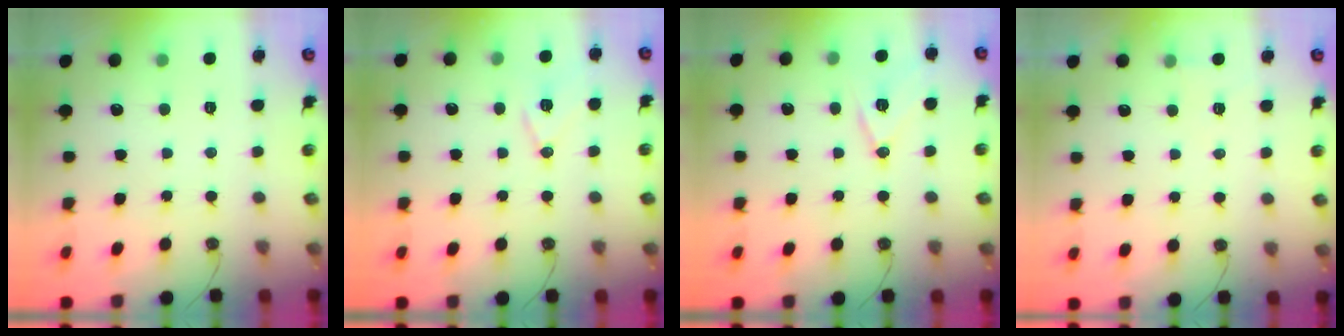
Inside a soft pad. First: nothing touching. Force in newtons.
{"total": 10.6, "press": 10.0, "slide": 3.3}
{"total": 11.5, "press": 11.1, "slide": 3.2}
{"total": 5.0, "press": 2.7, "slide": 4.2}